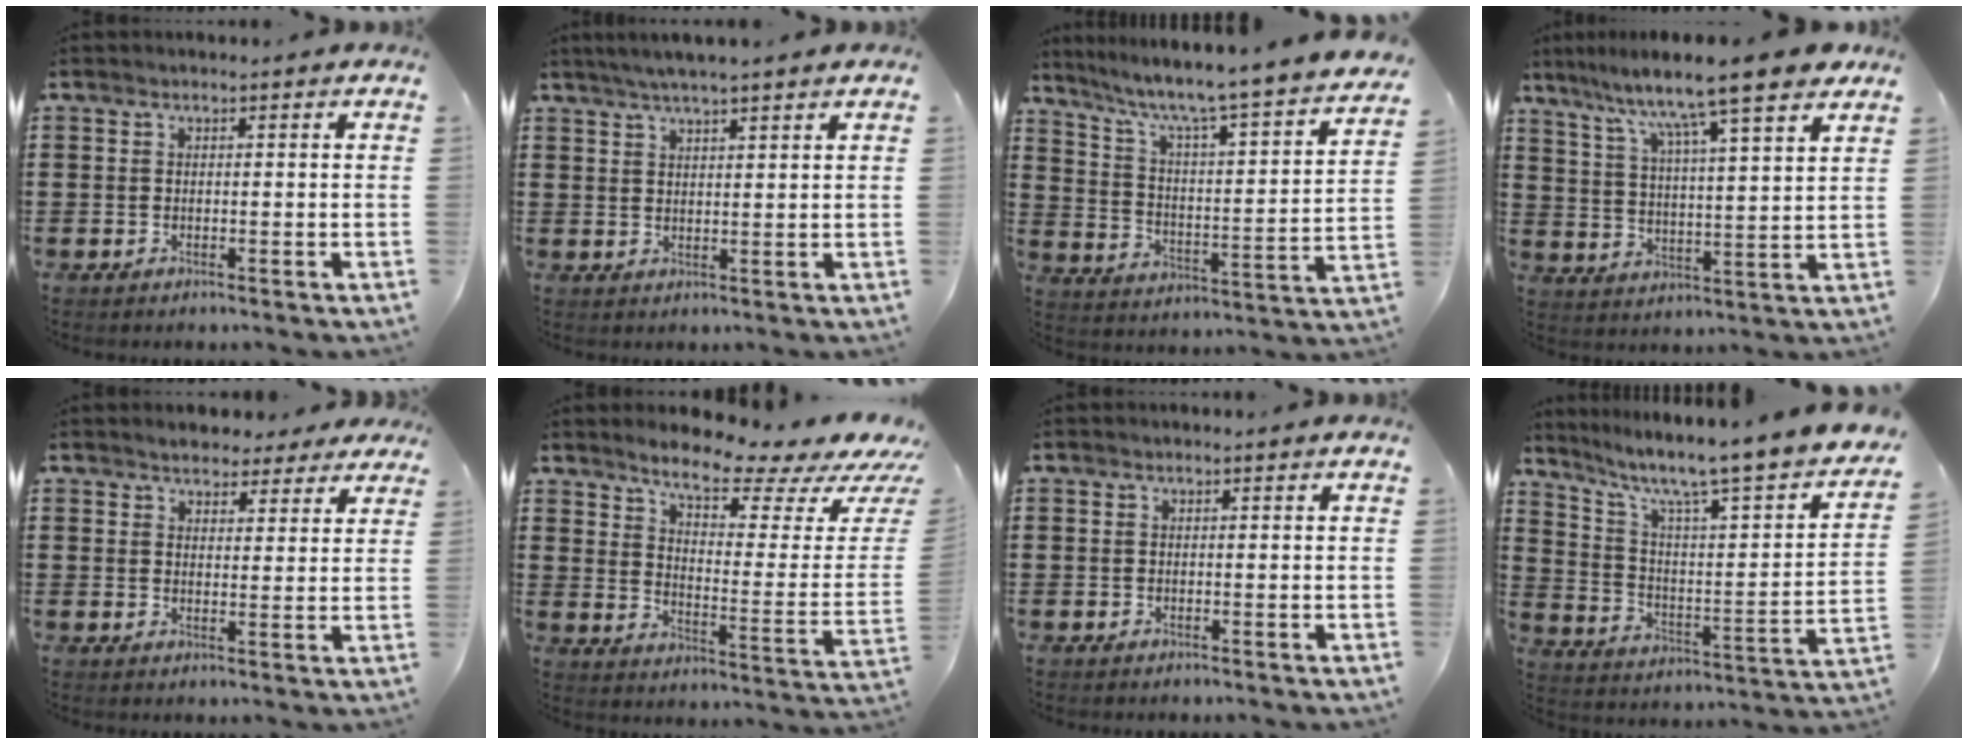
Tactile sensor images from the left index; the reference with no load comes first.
{"total": 3.3, "force": [2.8, -0.1, 1.8], "torque": [-0.040, -0.001, 0.051]}
{"total": 5.1, "force": [4.1, -0.5, 3.0], "torque": [-0.080, -0.052, 0.055]}
{"total": 9.6, "force": [8.1, -0.5, 5.1], "torque": [-0.115, -0.059, 0.127]}
{"total": 3.5, "force": [3.2, 1.3, 0.2], "torque": [-0.016, 0.000, 0.061]}
{"total": 7.8, "force": [6.6, 1.0, 4.0], "torque": [-0.084, -0.047, 0.110]}
{"total": 0.0}
{"total": 7.2, "force": [5.5, 0.3, 4.7], "torque": [-0.107, -0.056, 0.079]}